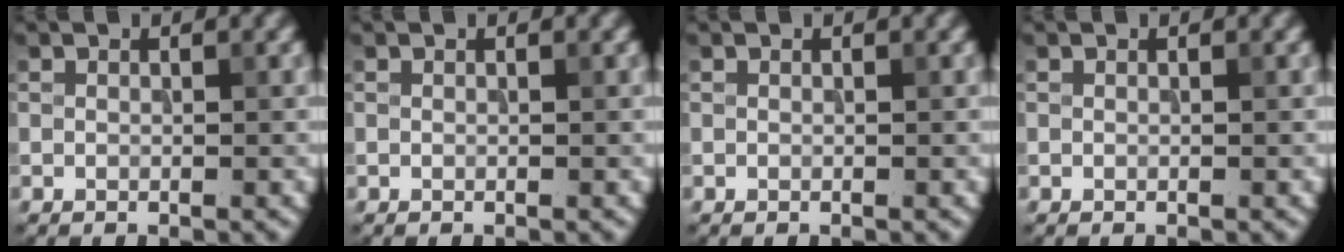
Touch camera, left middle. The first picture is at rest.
{"total": 0.0}
{"total": 0.0}
{"total": 0.0}